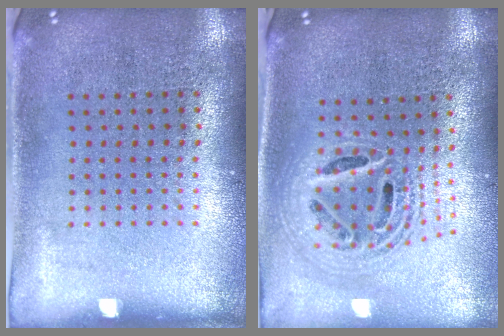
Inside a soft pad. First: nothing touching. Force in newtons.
{"total": 2.2, "press": 1.7, "slide": 1.4}